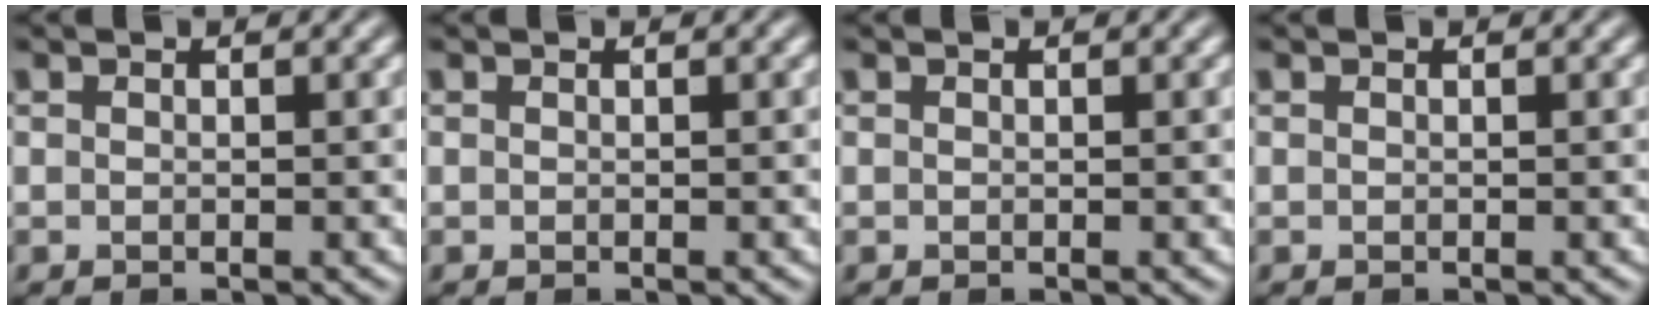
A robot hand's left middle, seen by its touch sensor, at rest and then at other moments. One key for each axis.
{"total": 0.0}
{"total": 0.0}
{"total": 0.0}